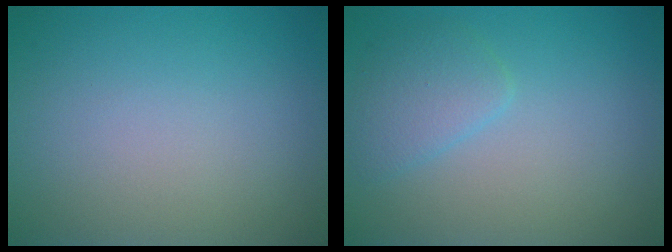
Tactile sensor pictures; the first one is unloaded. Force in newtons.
{"total": 2.2, "press": 2.2, "slide": 0.1}